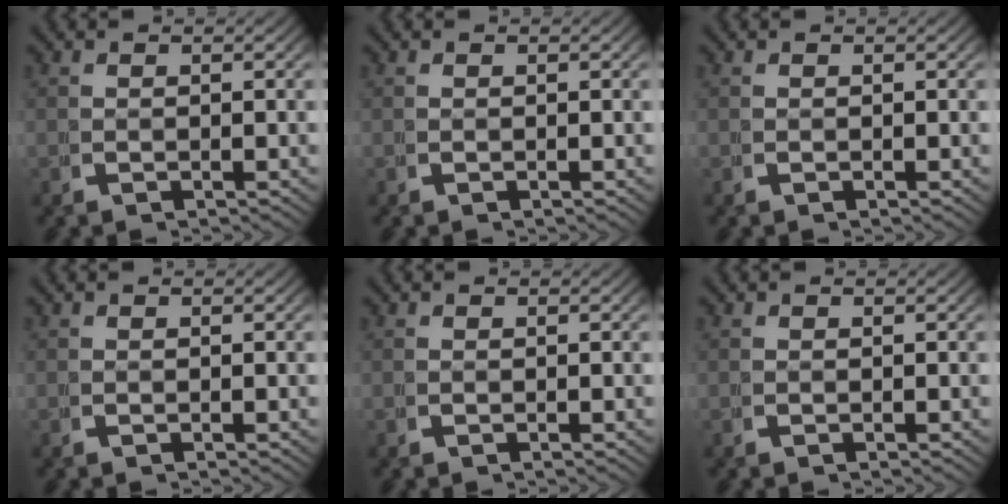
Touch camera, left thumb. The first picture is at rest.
{"total": 0.0}
{"total": 0.0}
{"total": 0.0}
{"total": 0.0}
{"total": 0.0}